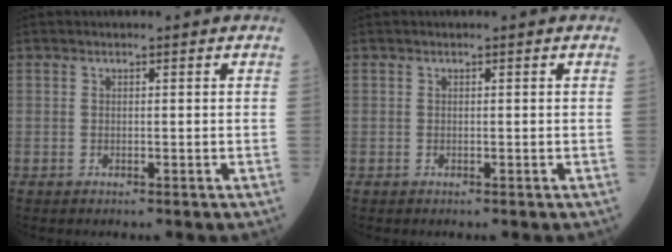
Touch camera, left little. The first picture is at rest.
{"total": 0.0}